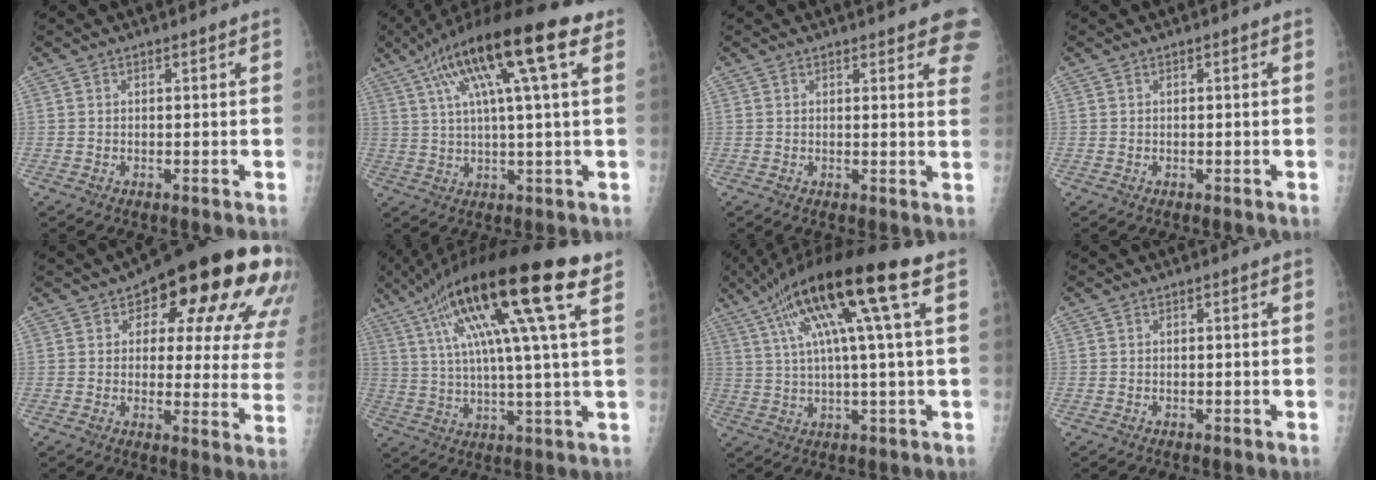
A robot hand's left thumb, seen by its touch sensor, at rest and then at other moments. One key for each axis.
{"total": 18.8, "fx": 7.7, "fy": 3.5, "fz": 16.8, "tx": -0.292, "ty": 0.021, "tz": 0.122}
{"total": 7.8, "fx": 5.4, "fy": 2.4, "fz": 5.1, "tx": -0.029, "ty": -0.016, "tz": 0.050}
{"total": 0.0}
{"total": 24.8, "fx": 11.2, "fy": 10.3, "fz": 19.6, "tx": -0.217, "ty": -0.003, "tz": 0.143}
{"total": 22.6, "fx": 10.5, "fy": 2.2, "fz": 19.9, "tx": -0.355, "ty": 0.005, "tz": 0.171}
{"total": 17.0, "fx": 6.9, "fy": 0.8, "fz": 15.5, "tx": -0.284, "ty": 0.021, "tz": 0.116}
{"total": 0.0}